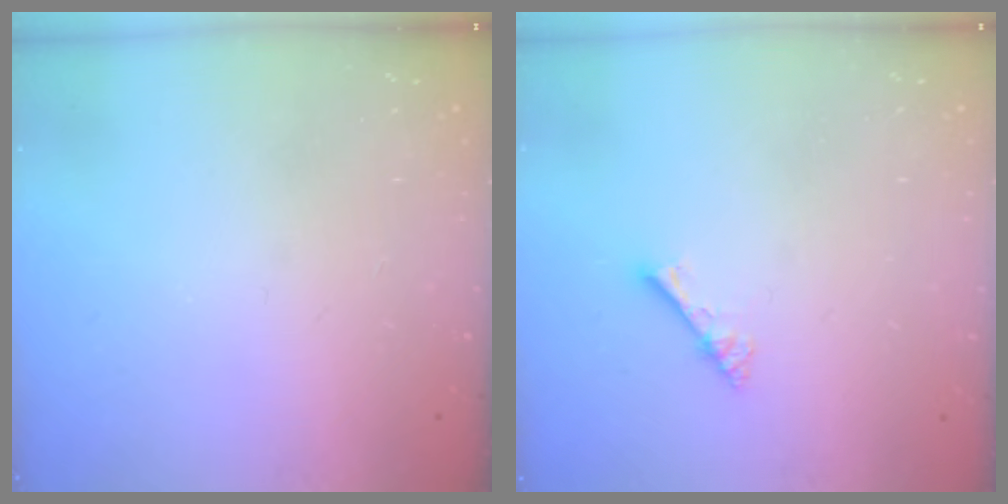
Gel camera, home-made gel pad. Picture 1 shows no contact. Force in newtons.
{"total": 2.7, "press": 2.7, "slide": 0.2}